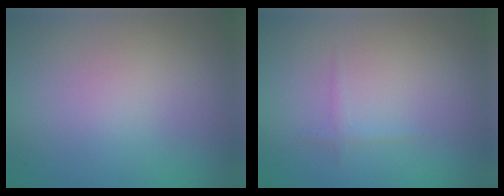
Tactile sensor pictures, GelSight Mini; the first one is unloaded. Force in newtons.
{"total": 0.6, "press": 0.6, "slide": 0.0}